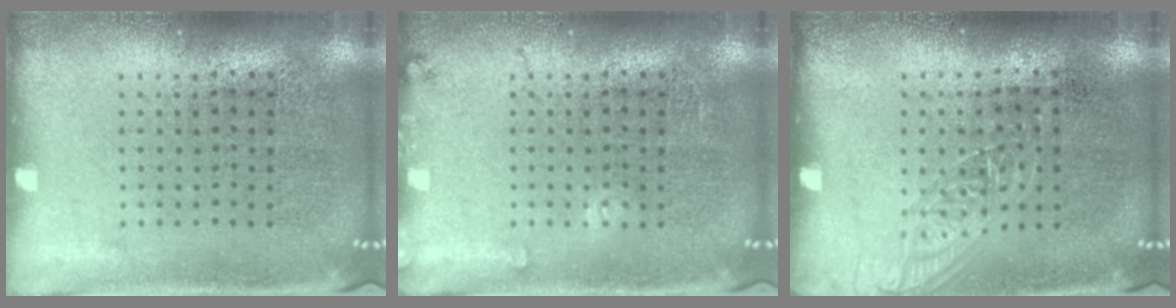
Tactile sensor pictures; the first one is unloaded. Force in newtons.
{"total": 1.2, "press": 1.2, "slide": 0.1}
{"total": 1.1, "press": 1.1, "slide": 0.4}